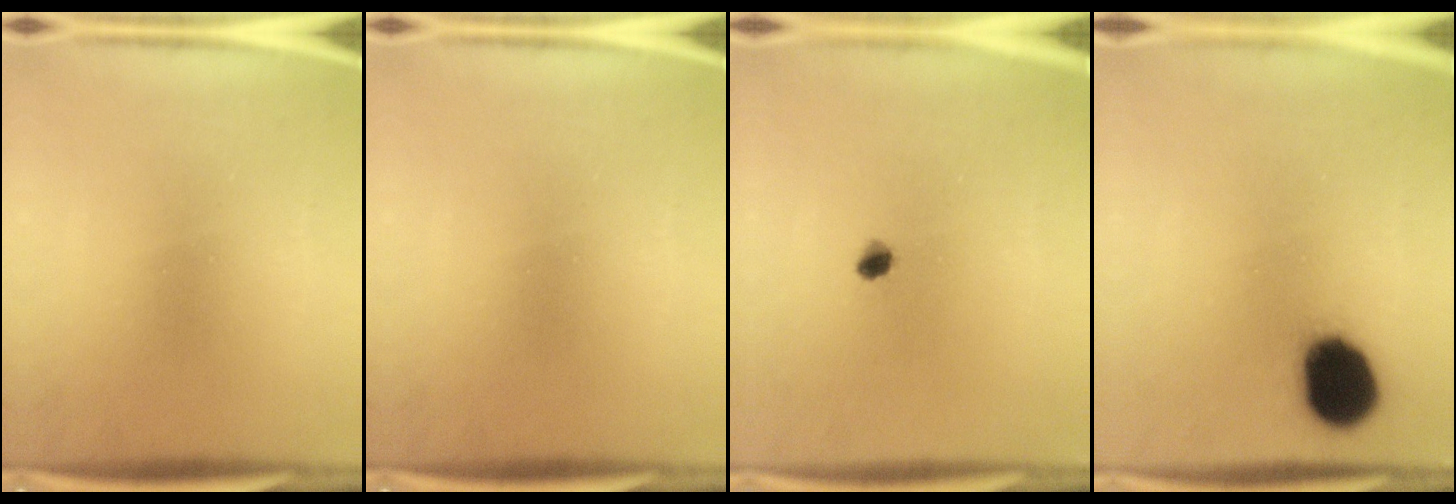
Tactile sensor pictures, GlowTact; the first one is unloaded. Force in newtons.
{"total": 0.0}
{"total": 1.9}
{"total": 13.8}